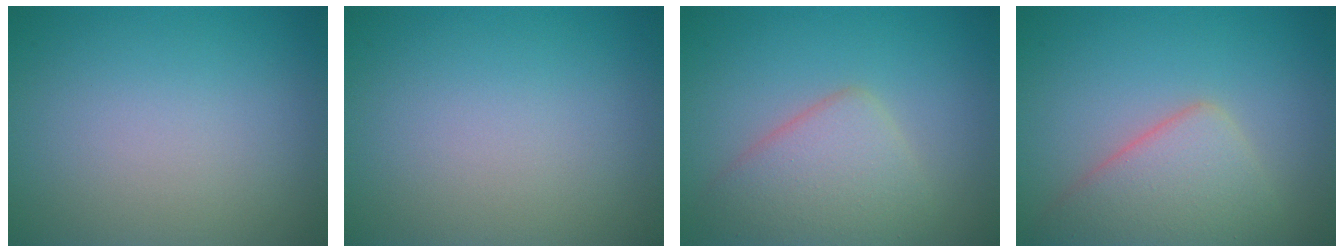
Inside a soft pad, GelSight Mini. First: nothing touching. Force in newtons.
{"total": 0.0}
{"total": 4.5, "press": 4.5, "slide": 0.2}
{"total": 5.1, "press": 5.1, "slide": 0.1}